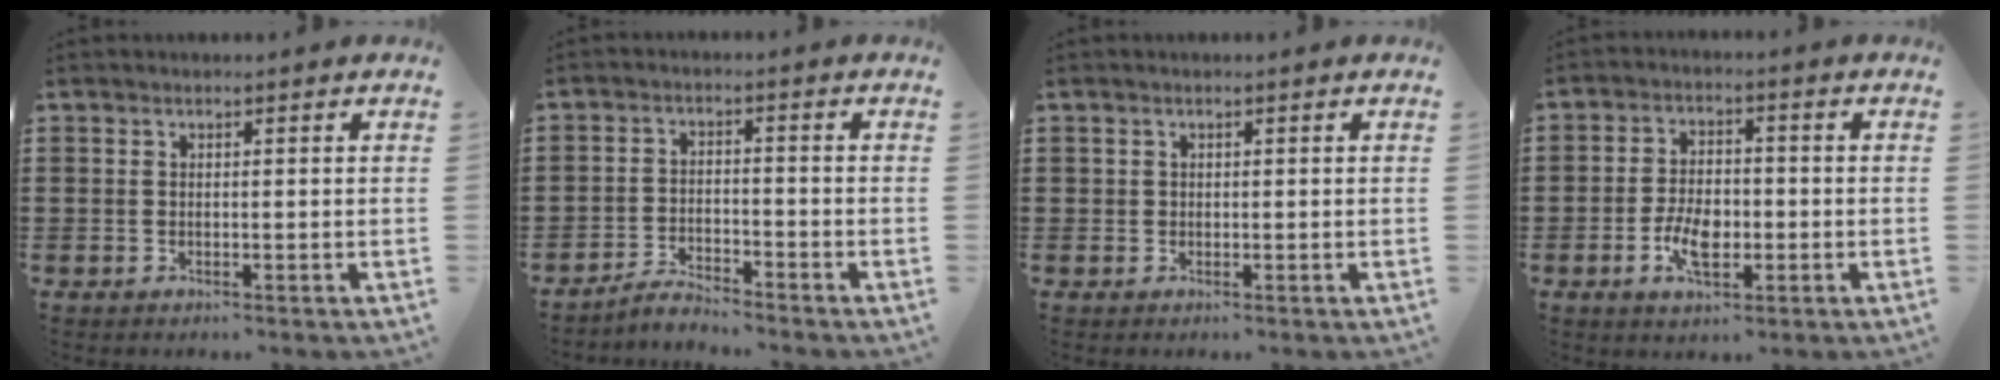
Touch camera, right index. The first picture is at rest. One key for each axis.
{"total": 3.0, "fx": -3.0, "fy": 0.2, "fz": 0.2, "tx": -0.009, "ty": 0.006, "tz": -0.063}
{"total": 0.6, "fx": 0.3, "fy": 0.6, "fz": 0.0, "tx": -0.002, "ty": 0.004, "tz": 0.005}
{"total": 6.2, "fx": -1.7, "fy": 3.4, "fz": 4.9, "tx": -0.105, "ty": 0.003, "tz": -0.033}